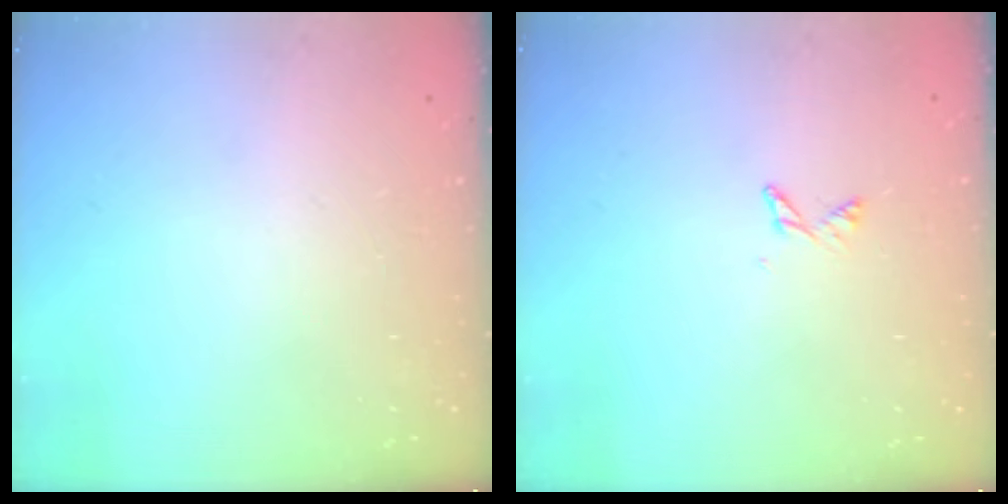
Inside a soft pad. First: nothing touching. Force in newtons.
{"total": 3.4, "press": 3.3, "slide": 0.5}